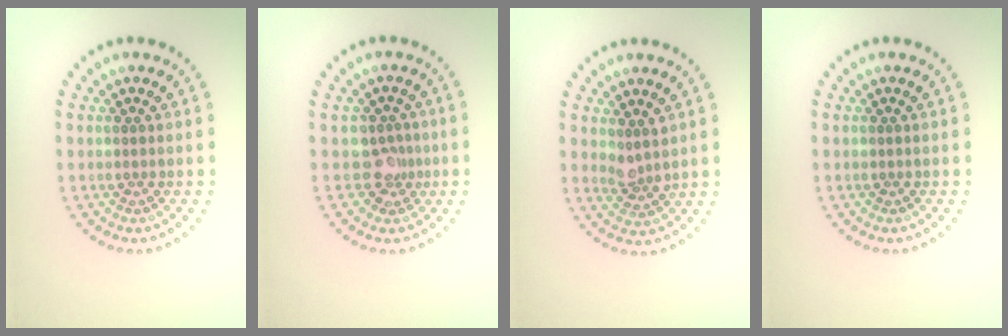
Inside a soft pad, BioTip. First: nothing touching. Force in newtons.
{"total": 2.2, "press": 1.6, "slide": 1.4}
{"total": 2.0, "press": 1.6, "slide": 1.2}
{"total": 0.0}